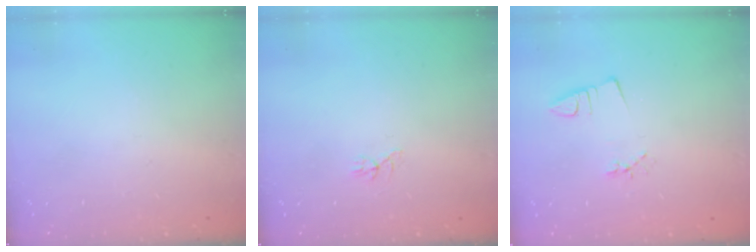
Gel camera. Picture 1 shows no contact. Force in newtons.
{"total": 4.6, "press": 4.6, "slide": 0.5}
{"total": 2.0, "press": 1.4, "slide": 1.4}